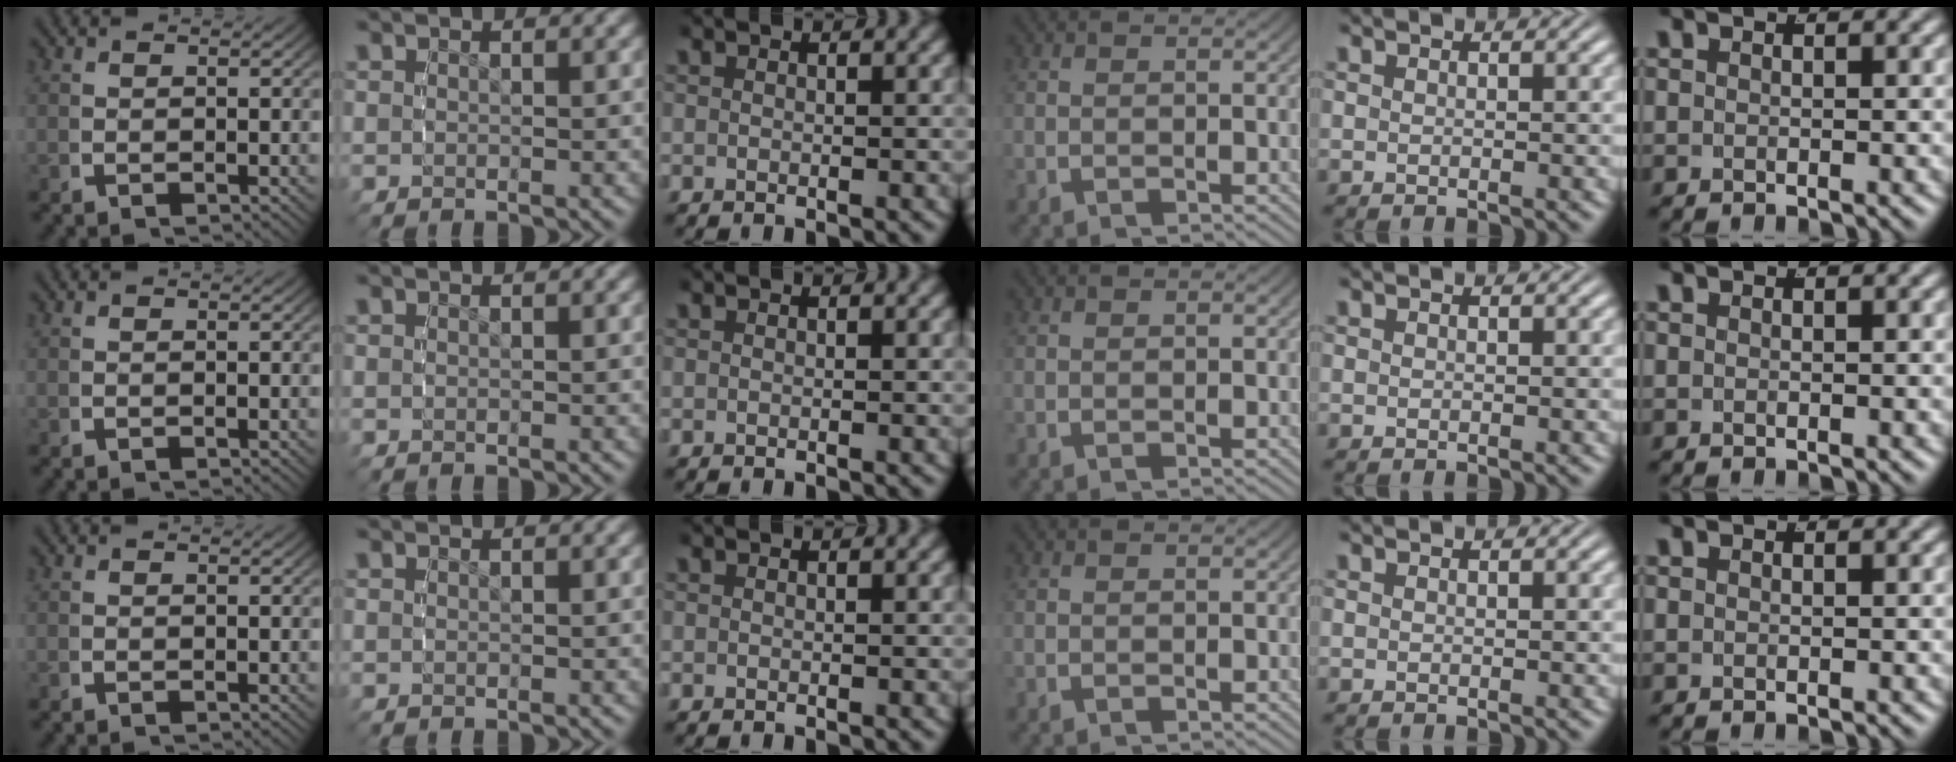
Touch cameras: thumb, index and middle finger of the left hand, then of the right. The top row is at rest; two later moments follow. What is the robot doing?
{"motion": "reach", "object": "velcro strap"}